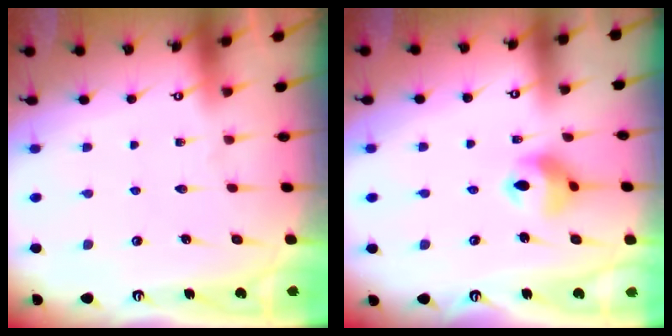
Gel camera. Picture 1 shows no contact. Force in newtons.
{"total": 10.5, "press": 10.1, "slide": 2.7}